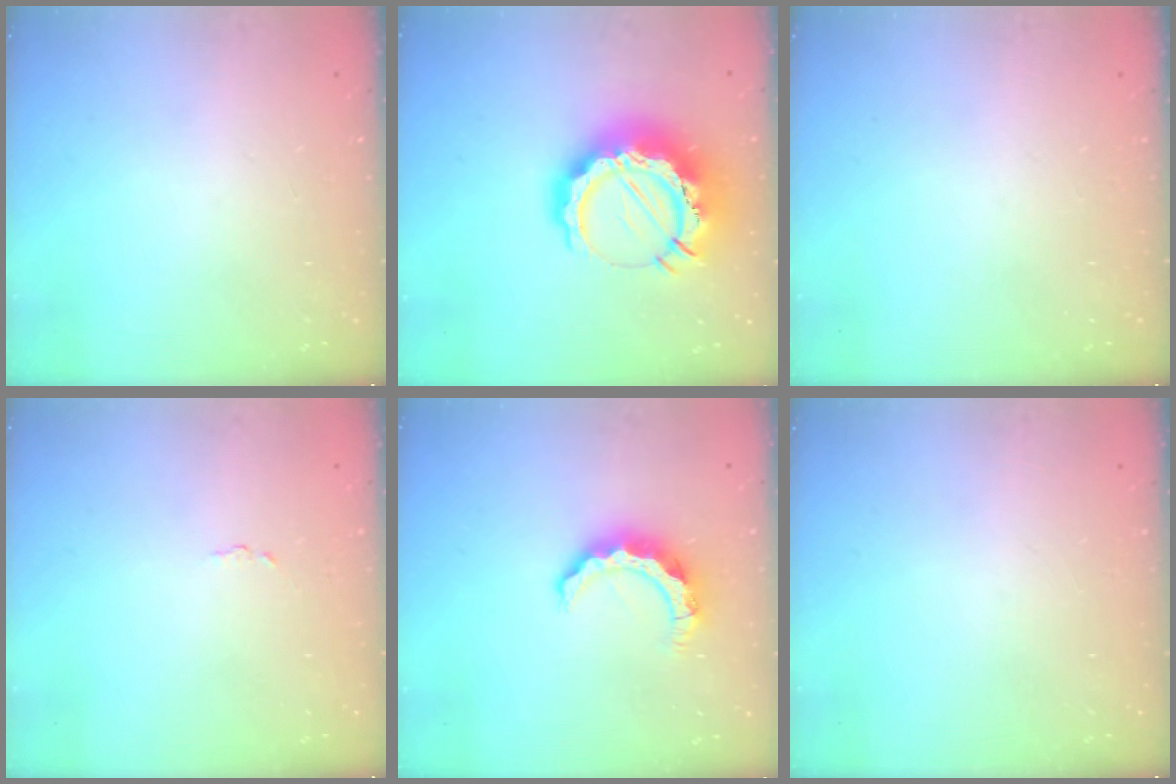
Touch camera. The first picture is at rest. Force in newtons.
{"total": 17.9, "press": 17.8, "slide": 2.2}
{"total": 0.0}
{"total": 1.7, "press": 1.7, "slide": 0.1}
{"total": 9.8, "press": 9.8, "slide": 0.7}
{"total": 0.0}